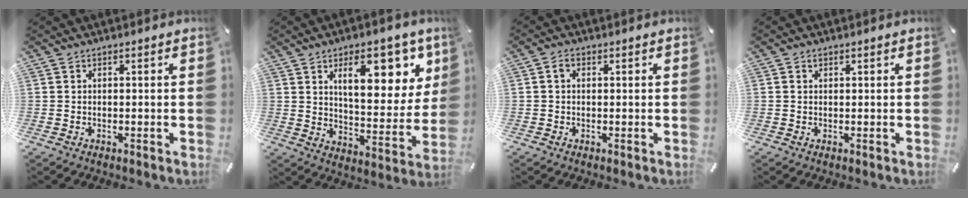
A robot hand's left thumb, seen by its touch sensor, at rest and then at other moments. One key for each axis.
{"total": 17.3, "fx": 8.9, "fy": 8.0, "fz": 12.5, "tx": -0.165, "ty": -0.036, "tz": 0.141}
{"total": 1.7, "fx": 0.3, "fy": 1.2, "fz": 1.2, "tx": -0.024, "ty": 0.007, "tz": 0.004}
{"total": 0.9, "fx": 0.3, "fy": 0.7, "fz": 0.5, "tx": -0.010, "ty": 0.003, "tz": 0.005}